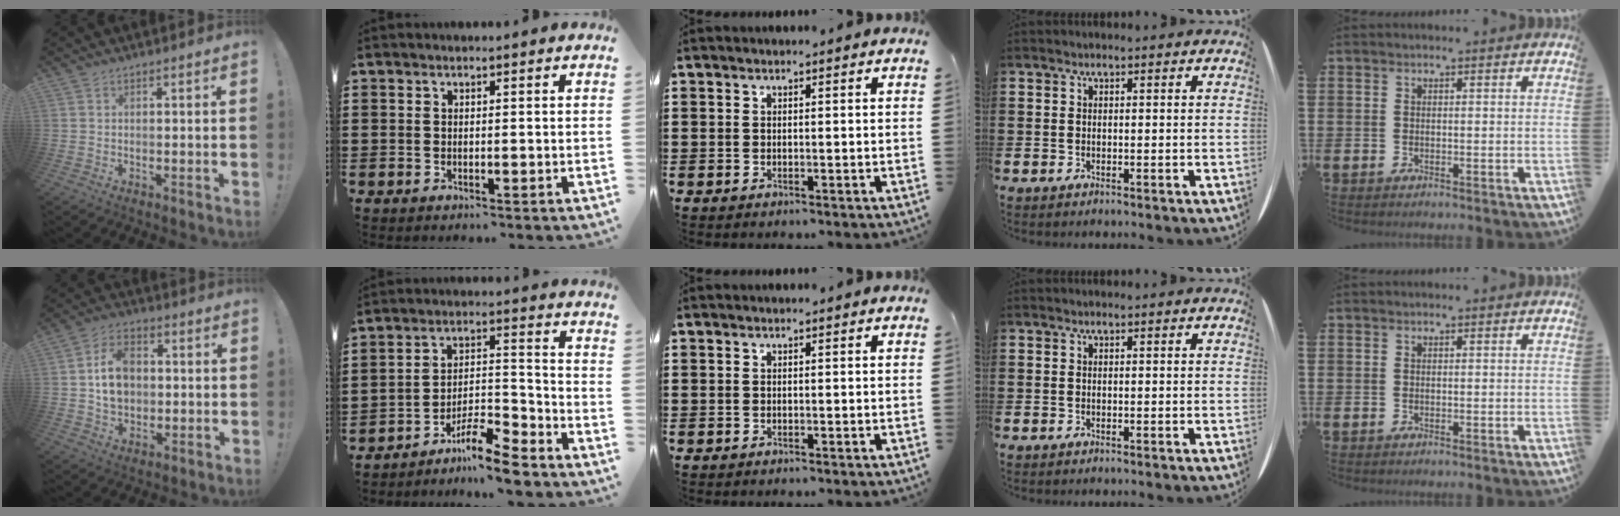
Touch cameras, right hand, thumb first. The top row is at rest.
{"thumb": {"total": 11.5, "force": [0.9, 9.1, 6.9], "torque": [-0.097, 0.014, 0.023]}, "index": {"total": 8.3, "force": [-7.1, 1.5, 3.9], "torque": [-0.064, 0.022, -0.132]}}